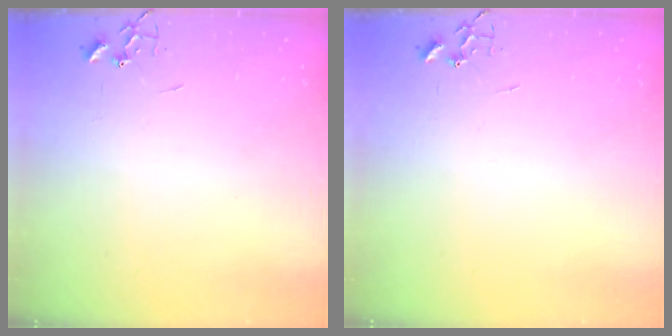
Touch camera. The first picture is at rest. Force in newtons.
{"total": 0.0}